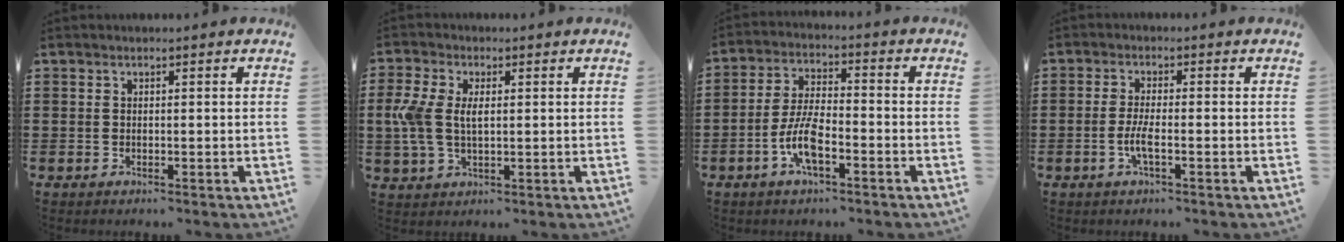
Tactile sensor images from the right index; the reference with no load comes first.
{"total": 5.8, "force": [0.4, 3.2, 4.8], "torque": [-0.126, 0.000, -0.002]}
{"total": 7.2, "force": [-3.1, 2.4, 6.0], "torque": [-0.139, -0.004, -0.064]}
{"total": 3.2, "force": [-1.2, 0.5, 2.9], "torque": [-0.064, -0.004, -0.026]}